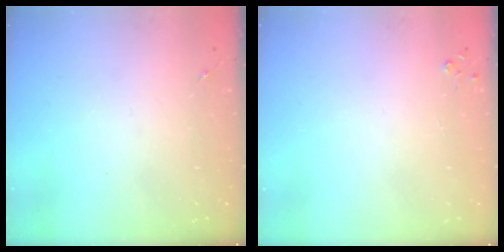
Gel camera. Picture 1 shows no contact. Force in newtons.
{"total": 2.8, "press": 2.8, "slide": 0.3}